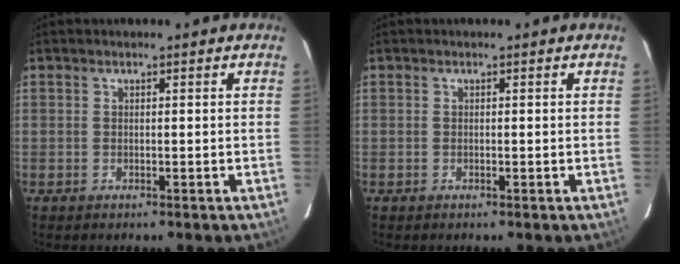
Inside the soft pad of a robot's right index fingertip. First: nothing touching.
{"total": 0.0}